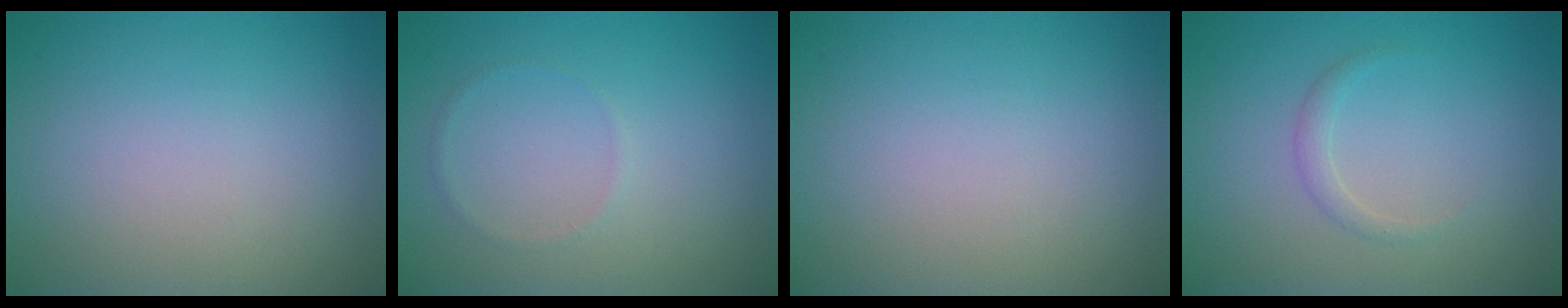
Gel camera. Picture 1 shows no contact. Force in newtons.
{"total": 0.5, "press": 0.5, "slide": 0.1}
{"total": 0.0}
{"total": 1.1, "press": 1.1, "slide": 0.0}